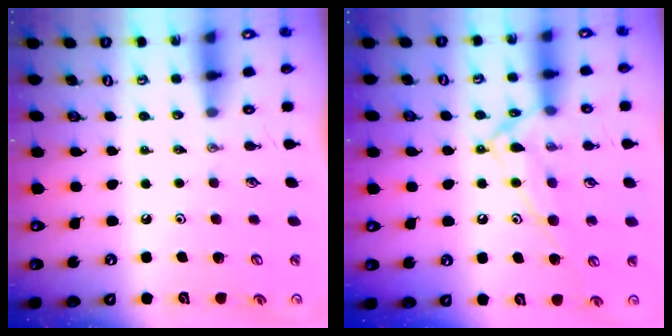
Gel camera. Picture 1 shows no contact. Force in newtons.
{"total": 12.6, "press": 12.6, "slide": 0.7}